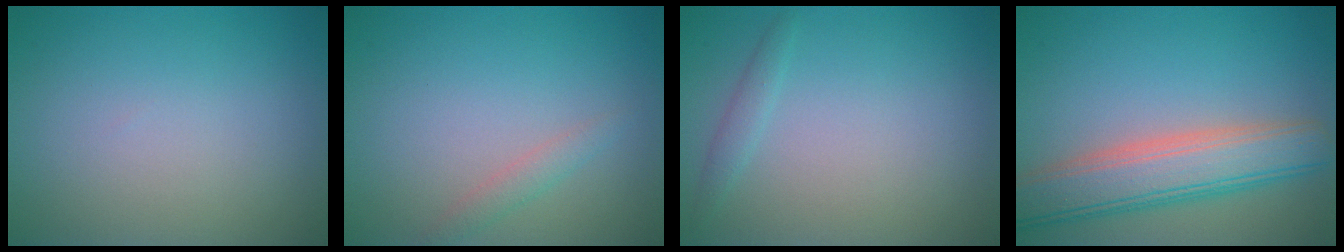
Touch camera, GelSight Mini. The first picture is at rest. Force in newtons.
{"total": 1.3, "press": 1.3, "slide": 0.2}
{"total": 1.0, "press": 1.0, "slide": 0.1}
{"total": 6.9, "press": 6.9, "slide": 0.5}